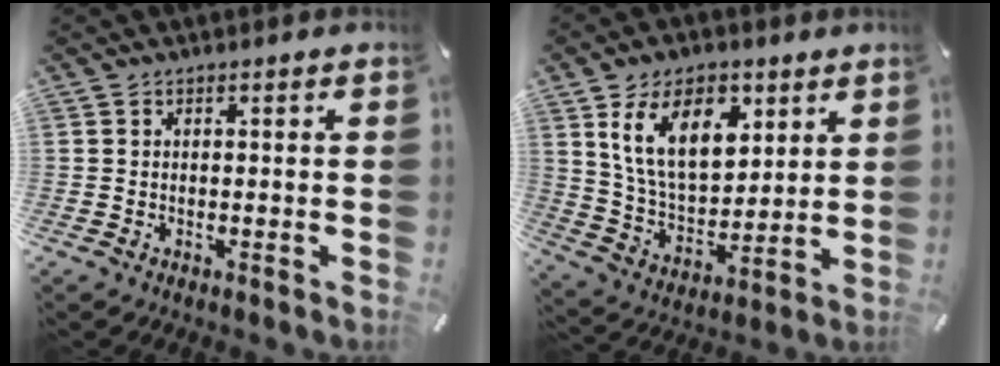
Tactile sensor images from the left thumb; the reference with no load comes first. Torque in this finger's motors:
{"motor_torque": [1.34, 1.33, 1.51, -1.26, 0.50]}